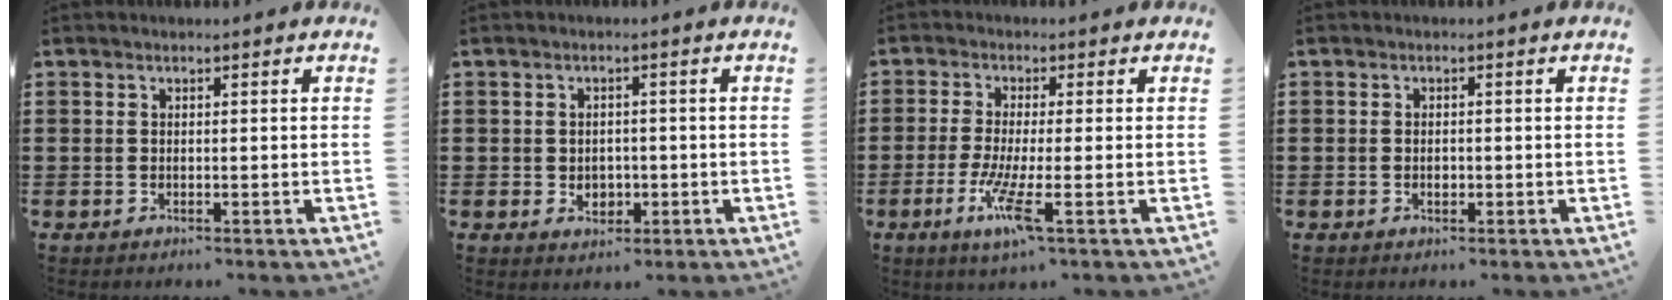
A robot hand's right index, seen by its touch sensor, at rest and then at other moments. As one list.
[{"total": 2.2, "force": [-0.3, 1.9, 1.2], "torque": [-0.020, 0.001, -0.010]}, {"total": 6.7, "force": [-2.3, 0.4, 6.3], "torque": [-0.139, -0.025, -0.045]}, {"total": 1.0, "force": [-0.2, 0.5, 0.9], "torque": [-0.018, -0.002, -0.003]}]